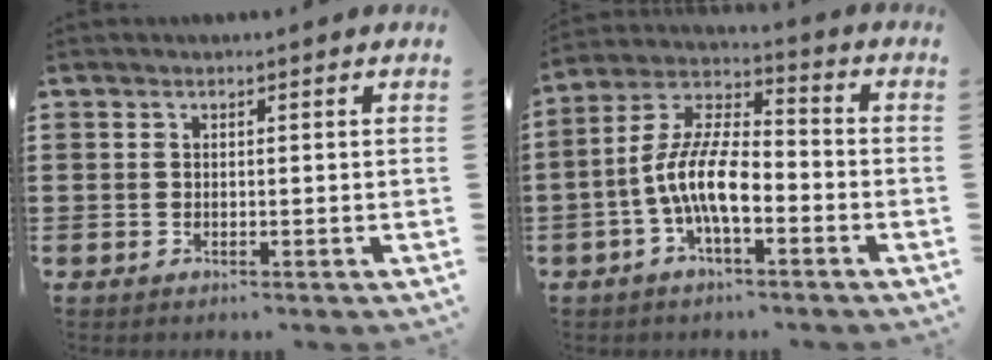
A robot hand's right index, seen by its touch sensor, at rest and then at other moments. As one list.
[{"total": 10.5, "force": [-3.5, 4.0, 9.1], "torque": [-0.207, -0.008, -0.070]}]